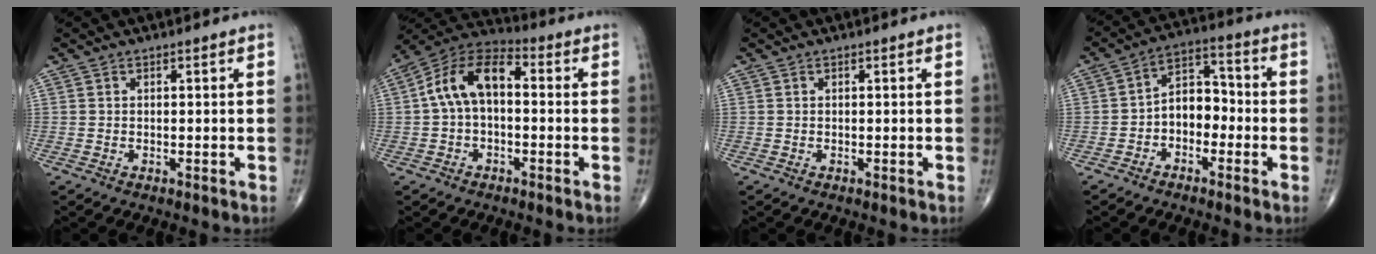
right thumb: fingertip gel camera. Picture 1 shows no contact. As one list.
[{"total": 11.3, "force": [0.4, 6.6, 9.1], "torque": [-0.158, 0.039, -0.007]}, {"total": 0.0}, {"total": 7.7, "force": [-2.1, 5.3, 5.2], "torque": [-0.057, 0.038, -0.052]}]